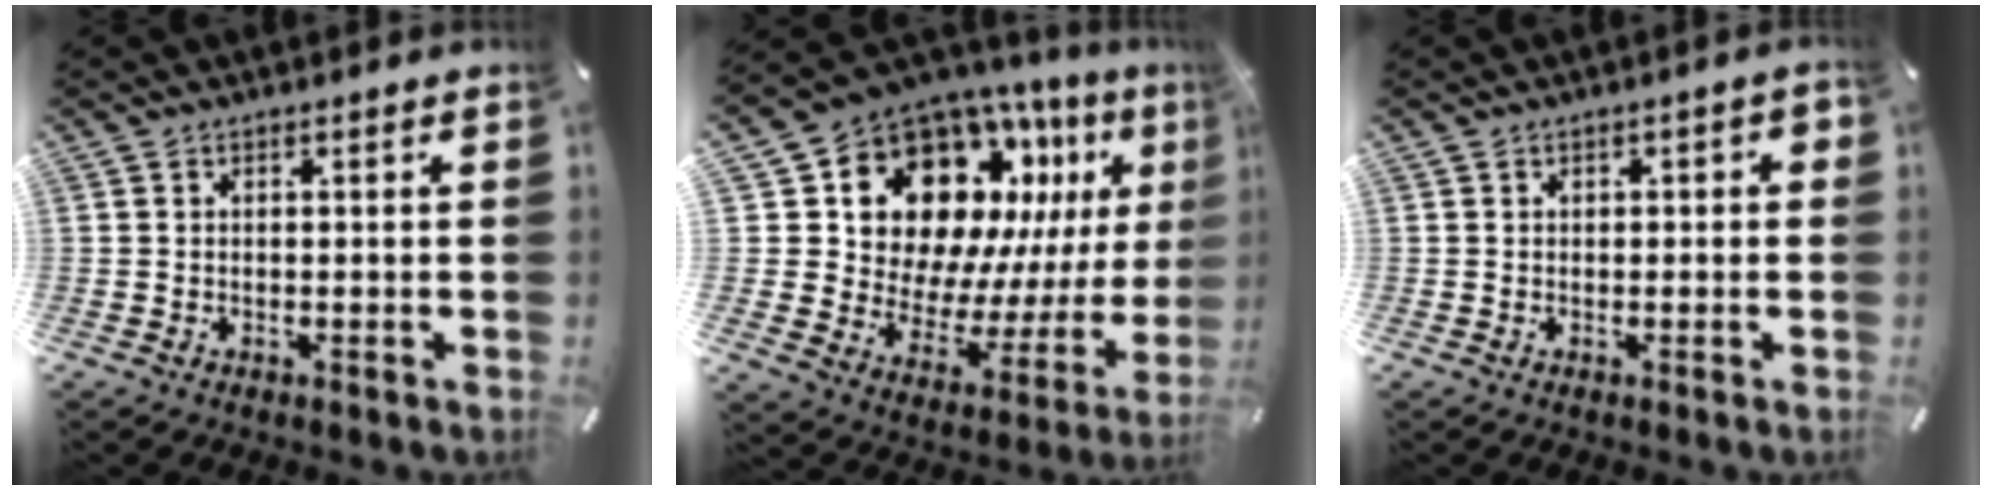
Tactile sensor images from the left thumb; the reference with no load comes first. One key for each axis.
{"total": 16.9, "fx": 10.2, "fy": 11.4, "fz": 7.2, "tx": -0.115, "ty": -0.102, "tz": 0.196}
{"total": 1.2, "fx": -0.2, "fy": 0.9, "fz": 0.8, "tx": -0.013, "ty": 0.005, "tz": -0.007}